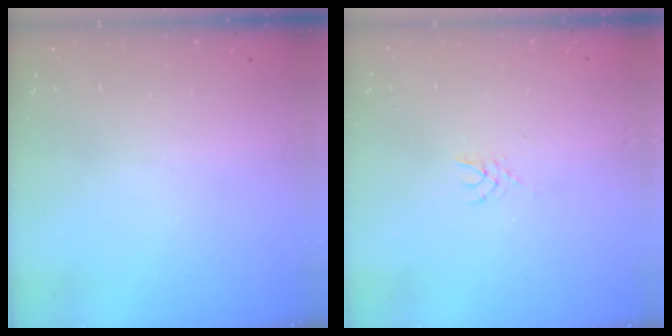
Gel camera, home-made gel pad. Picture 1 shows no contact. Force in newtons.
{"total": 2.5, "press": 2.4, "slide": 0.4}